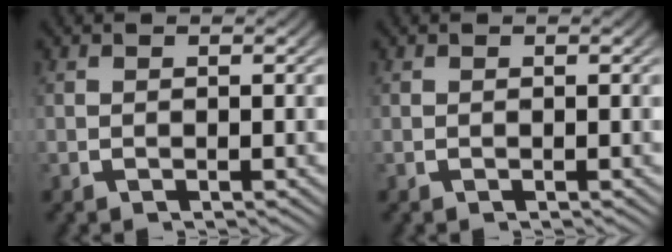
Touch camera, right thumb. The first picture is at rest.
{"total": 0.0}